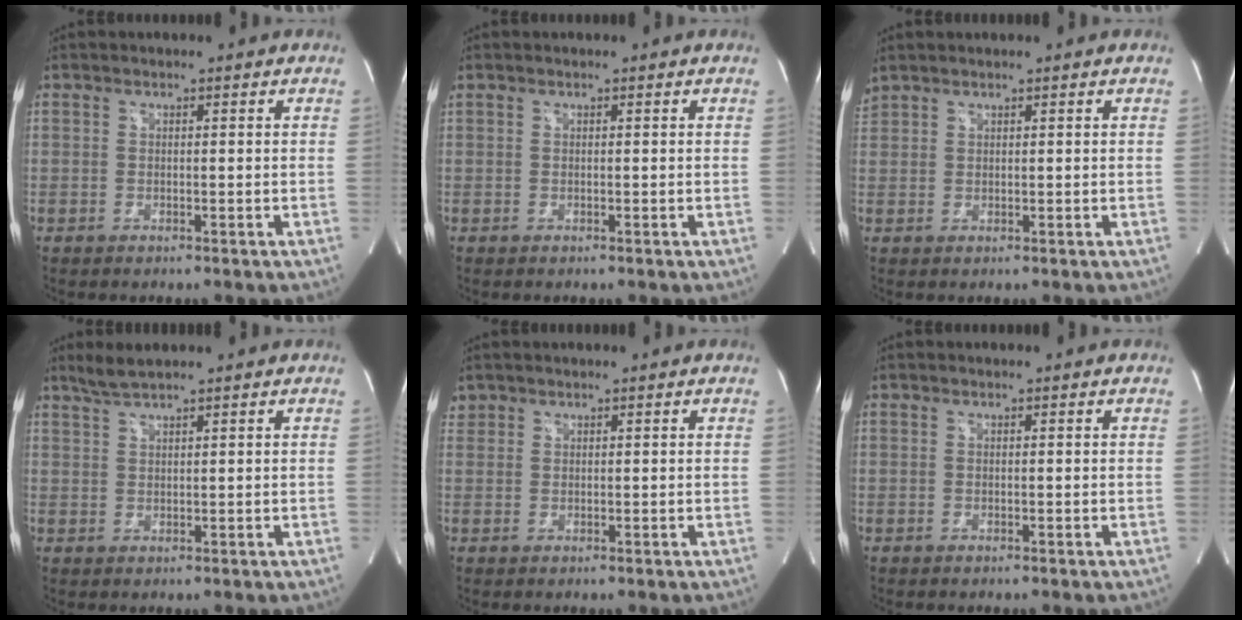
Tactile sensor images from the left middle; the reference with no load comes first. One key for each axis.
{"total": 0.0}
{"total": 1.9, "fx": 1.8, "fy": 0.4, "fz": 0.4, "tx": -0.020, "ty": 0.023, "tz": 0.042}
{"total": 3.0, "fx": 2.6, "fy": -0.2, "fz": 1.4, "tx": -0.037, "ty": 0.007, "tz": 0.056}
{"total": 1.3, "fx": 1.0, "fy": 0.9, "fz": -0.1, "tx": 0.004, "ty": 0.013, "tz": 0.019}
{"total": 0.0}